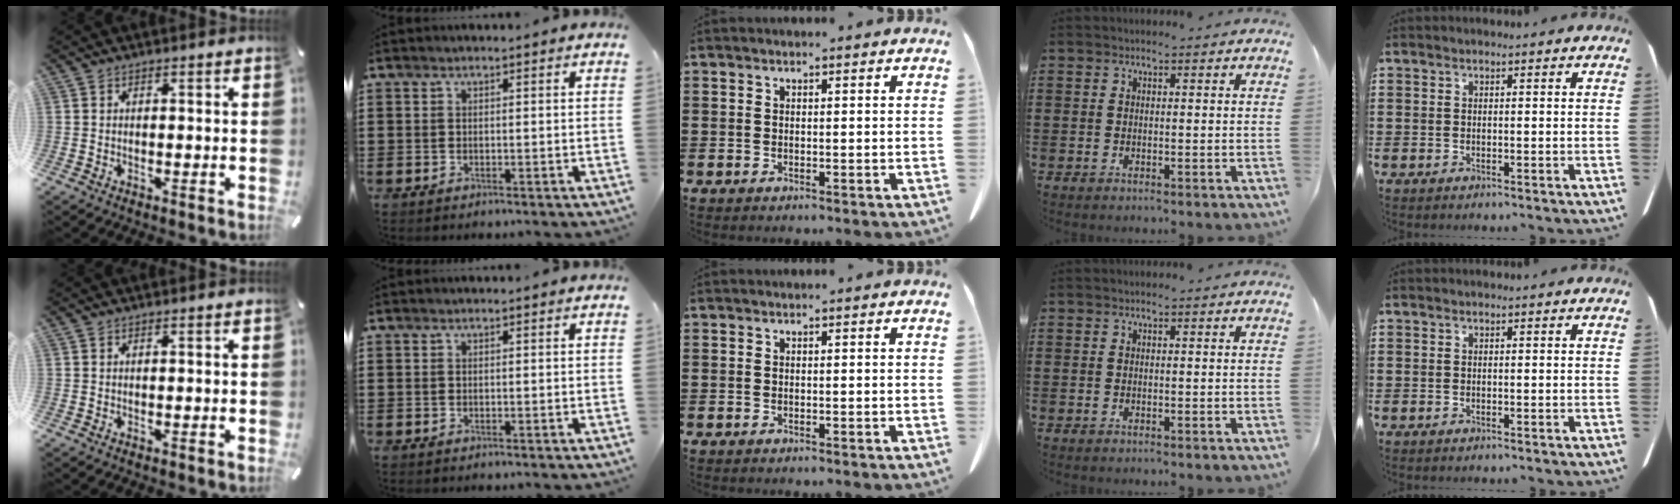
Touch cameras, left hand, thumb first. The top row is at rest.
{}